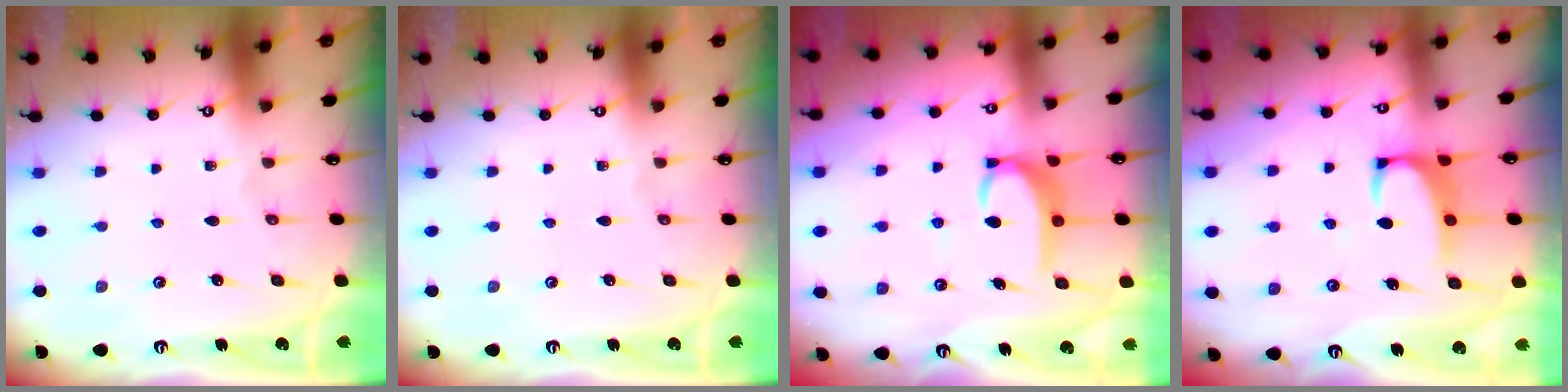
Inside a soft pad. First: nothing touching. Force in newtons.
{"total": 0.0}
{"total": 5.1, "press": 5.1, "slide": 0.2}
{"total": 2.6, "press": 2.5, "slide": 0.8}